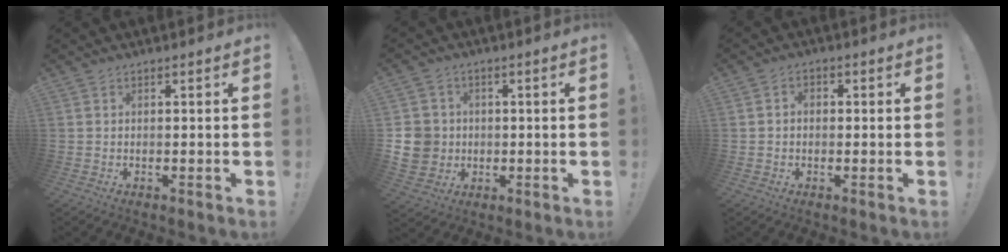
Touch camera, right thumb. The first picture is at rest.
{"total": 9.6, "force": [-0.5, 8.9, 3.5], "torque": [-0.072, 0.011, -0.002]}
{"total": 2.2, "force": [-1.0, 1.7, 1.1], "torque": [-0.019, 0.011, -0.019]}